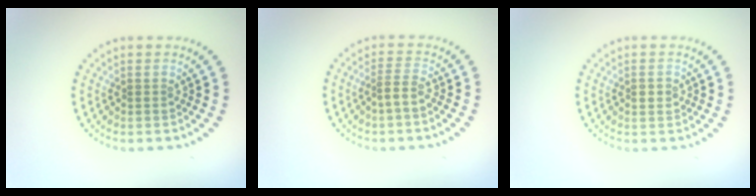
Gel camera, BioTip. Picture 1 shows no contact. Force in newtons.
{"total": 1.6, "press": 1.2, "slide": 1.1}
{"total": 0.8, "press": 0.8, "slide": 0.0}